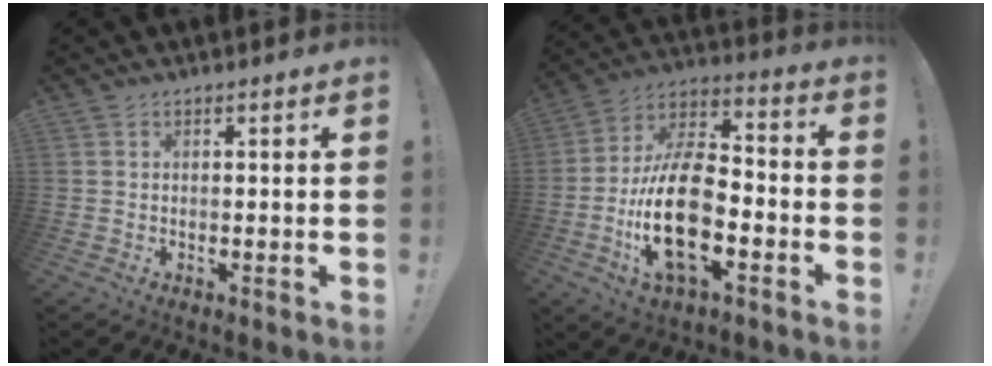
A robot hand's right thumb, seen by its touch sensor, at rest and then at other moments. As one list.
[{"total": 20.8, "force": [-5.8, 10.8, 16.8], "torque": [-0.332, 0.024, -0.094]}]